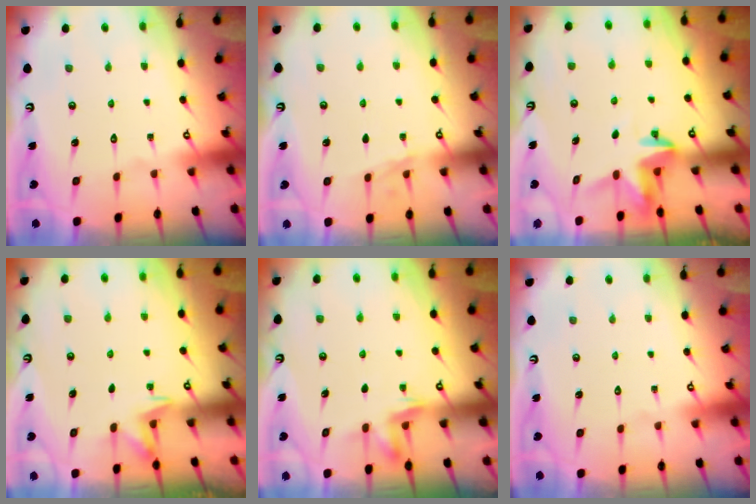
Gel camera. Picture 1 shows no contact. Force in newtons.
{"total": 2.9, "press": 2.7, "slide": 1.1}
{"total": 3.9, "press": 3.9, "slide": 0.4}
{"total": 2.4, "press": 2.1, "slide": 1.2}
{"total": 3.0, "press": 2.9, "slide": 0.6}
{"total": 0.0}